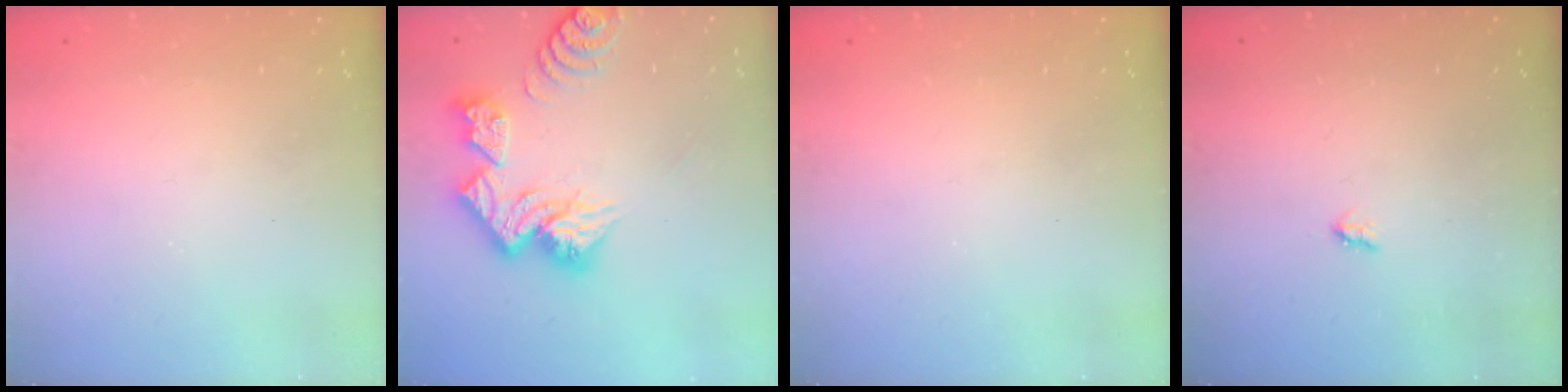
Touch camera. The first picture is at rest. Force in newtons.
{"total": 15.7, "press": 15.6, "slide": 1.7}
{"total": 0.0}
{"total": 1.9, "press": 1.9, "slide": 0.3}